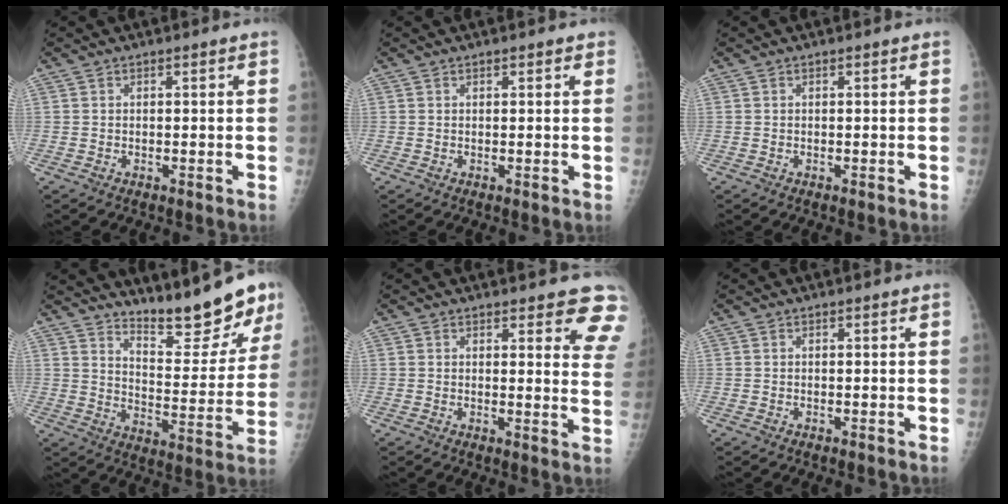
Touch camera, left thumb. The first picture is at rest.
{"total": 1.2, "force": [0.8, 0.5, 0.7], "torque": [-0.006, -0.002, 0.008]}
{"total": 0.0}
{"total": 14.9, "force": [12.6, 2.8, 7.5], "torque": [-0.076, -0.101, 0.192]}
{"total": 9.3, "force": [7.7, 2.7, 4.5], "torque": [-0.011, -0.039, 0.062]}
{"total": 0.0}